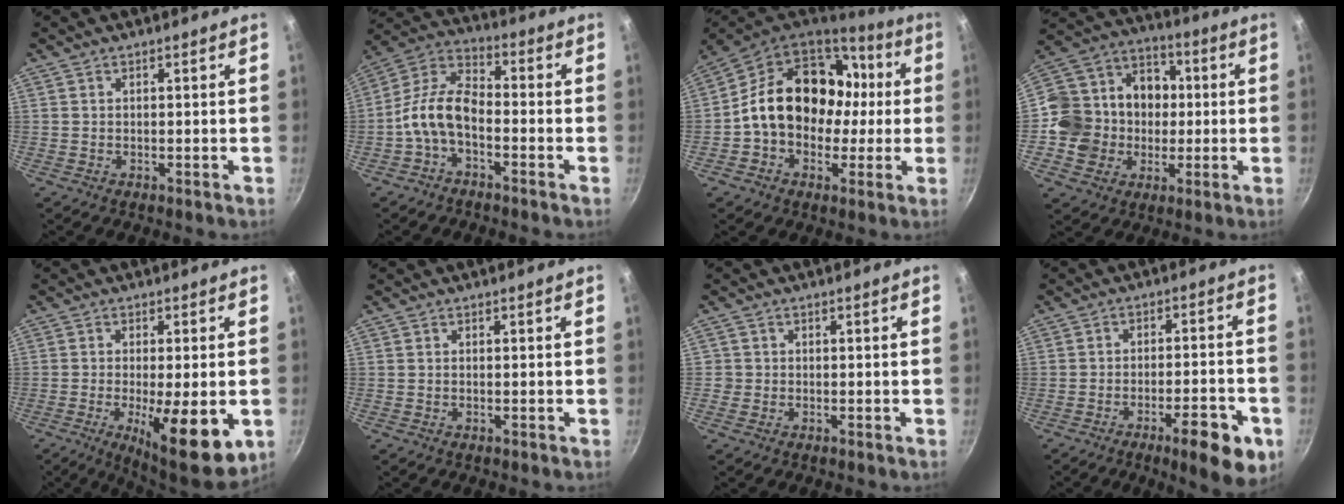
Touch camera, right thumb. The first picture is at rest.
{"total": 10.2, "force": [-2.8, 5.7, 8.0], "torque": [-0.157, 0.046, -0.067]}
{"total": 20.7, "force": [-0.5, 15.5, 13.7], "torque": [-0.197, 0.056, -0.007]}
{"total": 18.2, "force": [-1.5, 15.8, 9.0], "torque": [-0.135, 0.043, -0.023]}
{"total": 14.6, "force": [-4.1, 4.6, 13.2], "torque": [-0.179, -0.020, -0.047]}
{"total": 0.0}
{"total": 1.4, "force": [-0.2, 1.4, -0.1], "torque": [0.010, 0.007, -0.005]}
{"total": 11.7, "force": [-5.7, 3.0, 9.7], "torque": [-0.125, 0.022, -0.077]}